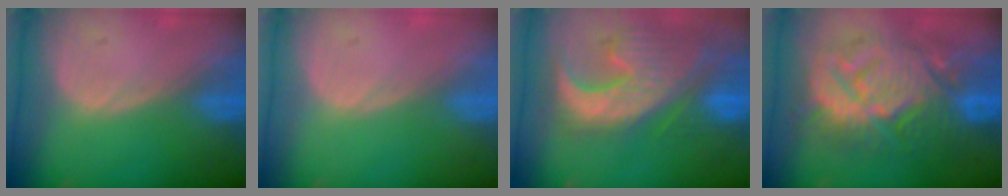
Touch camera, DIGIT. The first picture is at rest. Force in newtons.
{"total": 0.0}
{"total": 13.3, "press": 11.4, "slide": 6.9}
{"total": 13.5, "press": 13.4, "slide": 1.3}